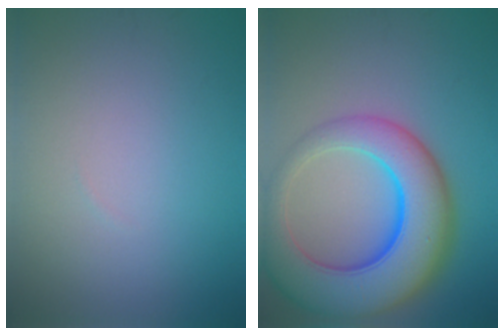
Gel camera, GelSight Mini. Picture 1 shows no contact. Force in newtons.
{"total": 10.9, "press": 10.9, "slide": 0.7}